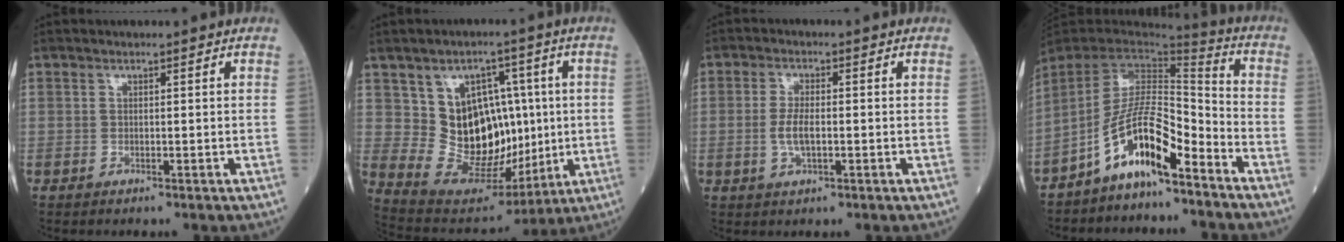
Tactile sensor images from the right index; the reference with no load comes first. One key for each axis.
{"total": 14.5, "fx": 2.1, "fy": 9.9, "fz": 10.4, "tx": -0.166, "ty": 0.027, "tz": 0.060}
{"total": 4.2, "fx": -0.6, "fy": 1.5, "fz": 3.8, "tx": -0.078, "ty": 0.000, "tz": -0.012}
{"total": 12.2, "fx": -7.7, "fy": 3.0, "fz": 8.9, "tx": -0.171, "ty": 0.018, "tz": -0.144}